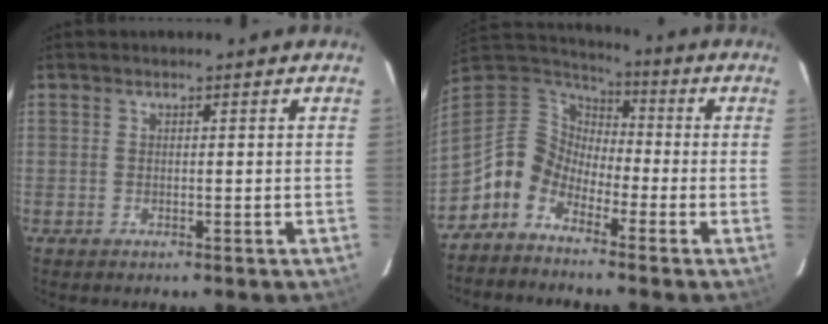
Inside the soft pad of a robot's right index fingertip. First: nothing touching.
{"total": 10.3, "force": [-6.4, 7.3, 3.3], "torque": [-0.083, 0.029, -0.148]}